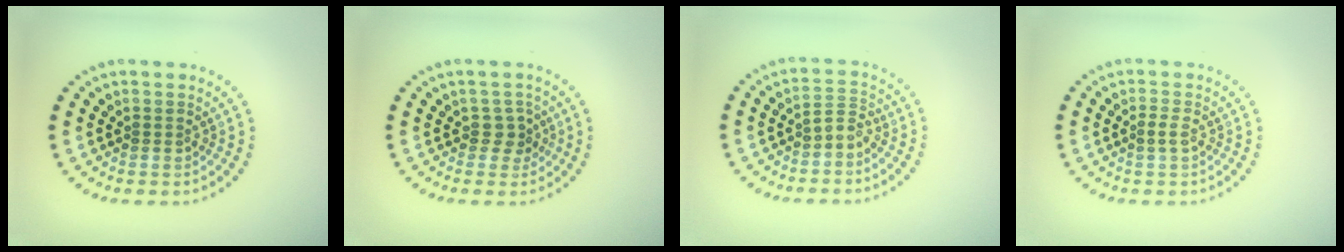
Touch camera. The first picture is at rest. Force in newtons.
{"total": 1.5, "press": 1.3, "slide": 0.9}
{"total": 1.4, "press": 1.2, "slide": 0.9}
{"total": 0.8, "press": 0.8, "slide": 0.3}